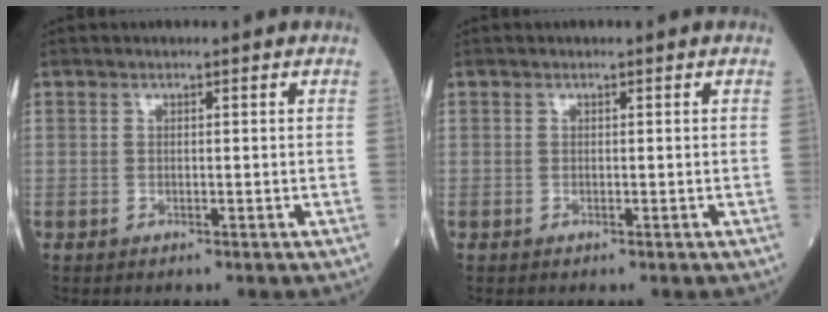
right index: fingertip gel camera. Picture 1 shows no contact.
{"total": 0.0}